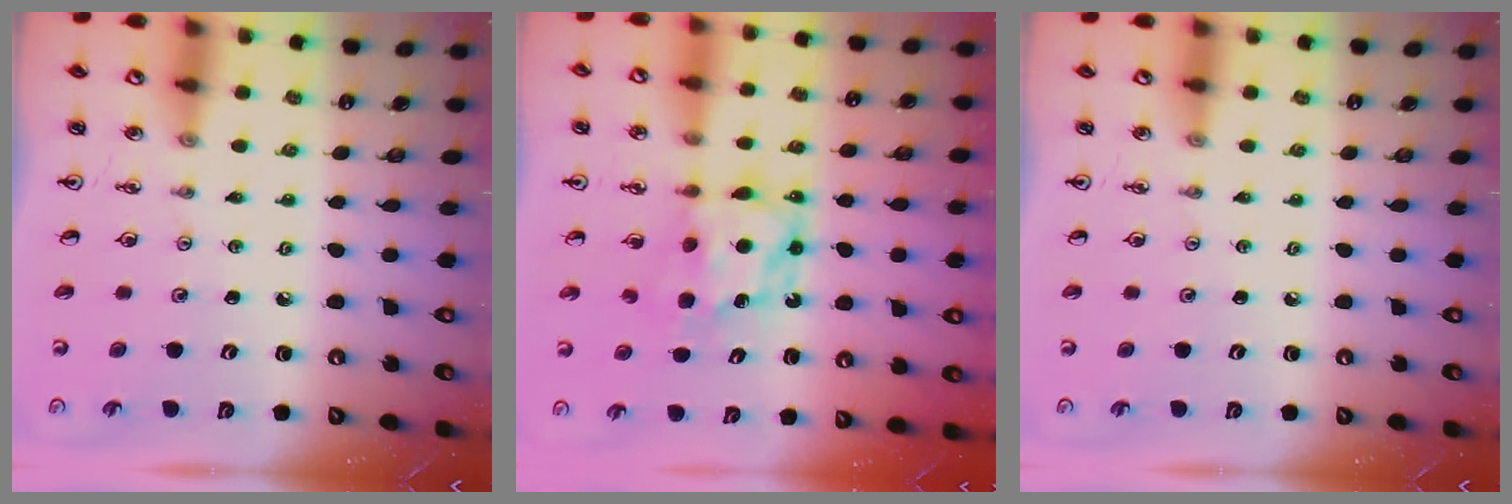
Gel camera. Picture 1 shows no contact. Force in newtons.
{"total": 6.4, "press": 6.4, "slide": 0.3}
{"total": 0.0}